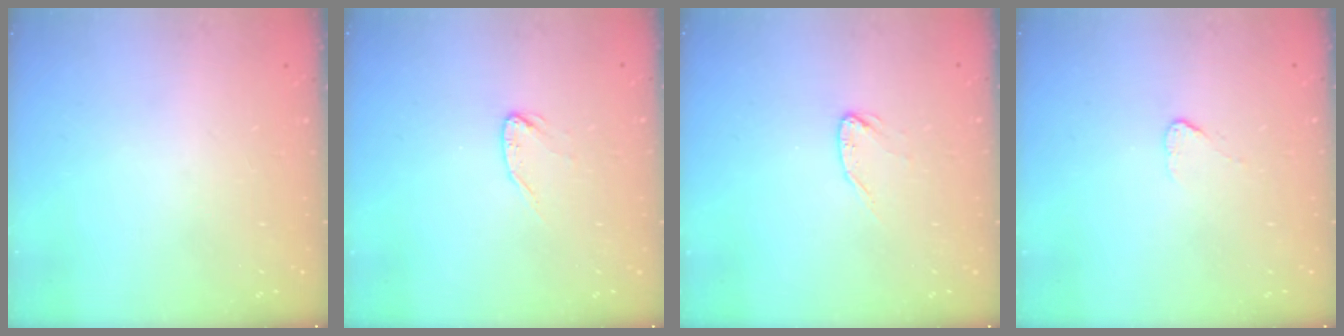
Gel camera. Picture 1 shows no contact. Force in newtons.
{"total": 4.0, "press": 3.9, "slide": 0.4}
{"total": 4.0, "press": 3.9, "slide": 0.4}
{"total": 2.7, "press": 2.7, "slide": 0.3}